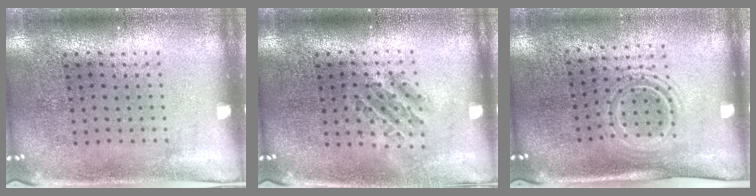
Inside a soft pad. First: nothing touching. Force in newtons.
{"total": 1.2, "press": 1.0, "slide": 0.5}
{"total": 1.5, "press": 1.1, "slide": 1.0}